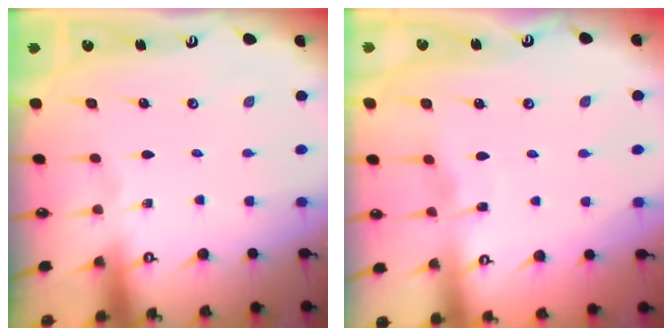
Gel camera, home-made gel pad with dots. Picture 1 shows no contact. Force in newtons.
{"total": 3.5, "press": 3.5, "slide": 0.4}